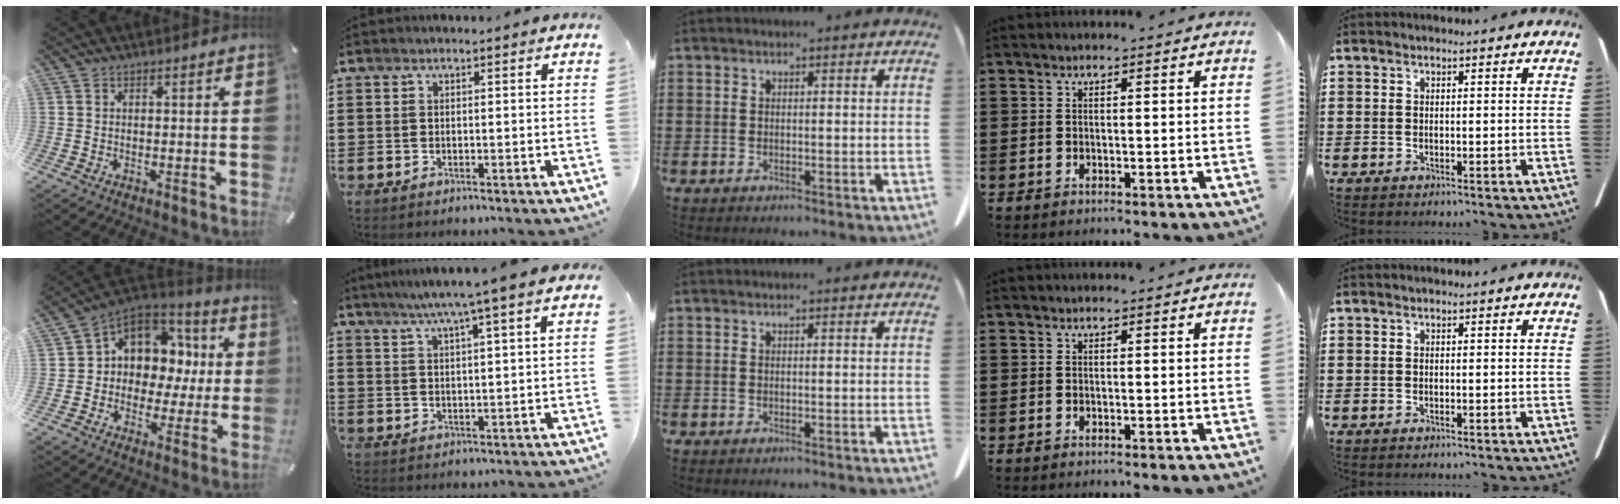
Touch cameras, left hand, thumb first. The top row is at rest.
{"thumb": {"total": 10.3, "force": [2.7, 9.0, 4.2], "torque": [-0.080, -0.020, 0.056]}, "index": {"total": 5.1, "force": [3.3, 0.0, 3.9], "torque": [-0.082, -0.006, 0.055]}}